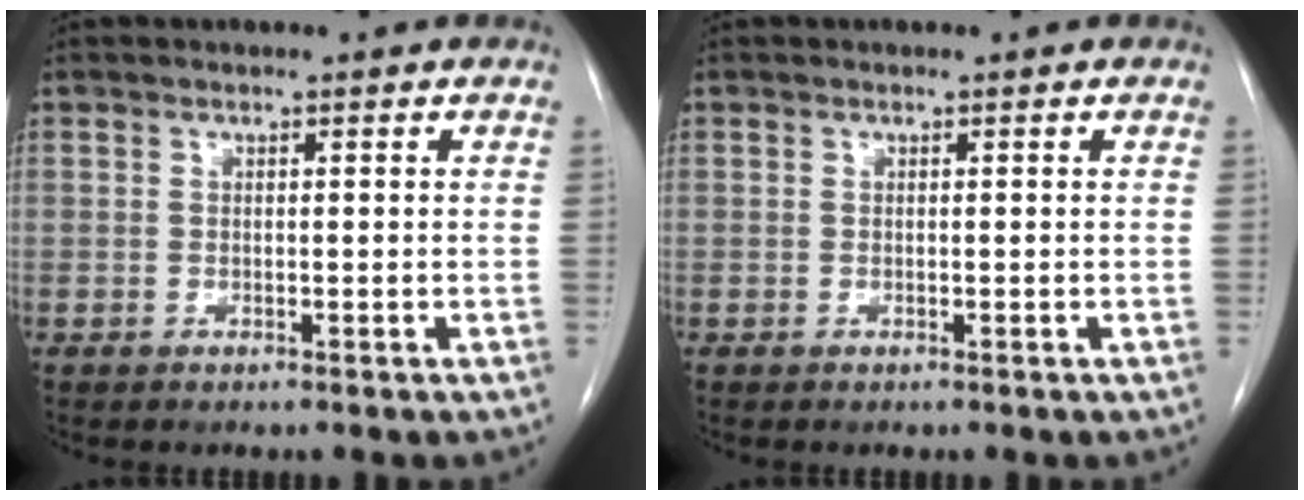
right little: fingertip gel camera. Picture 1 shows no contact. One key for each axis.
{"total": 0.0}